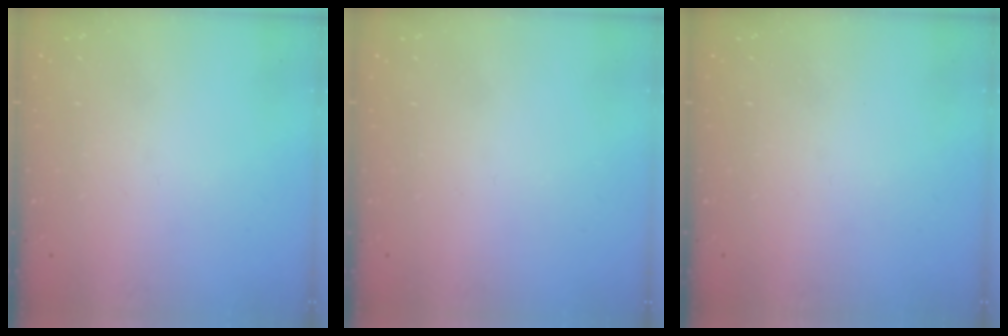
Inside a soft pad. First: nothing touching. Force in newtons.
{"total": 1.7, "press": 1.7, "slide": 0.1}
{"total": 0.0}